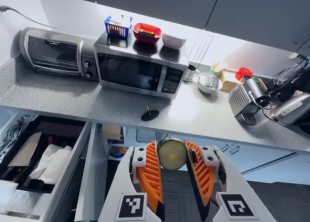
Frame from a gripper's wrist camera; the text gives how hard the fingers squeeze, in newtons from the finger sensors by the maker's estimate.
{"total": 8.8, "left": 8.5, "right": 9.1}